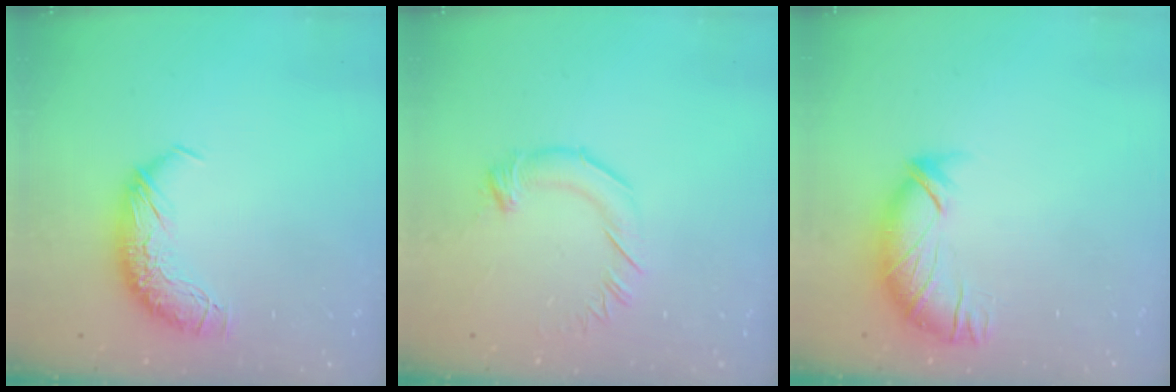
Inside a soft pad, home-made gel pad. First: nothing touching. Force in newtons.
{"total": 2.1, "press": 2.1, "slide": 0.3}
{"total": 3.3, "press": 3.1, "slide": 1.3}